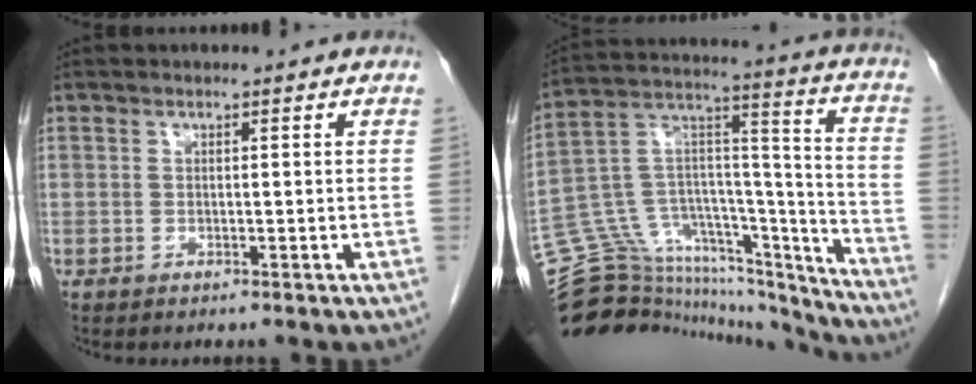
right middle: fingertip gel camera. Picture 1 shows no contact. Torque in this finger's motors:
{"motor_torque": [0.43, -0.46, -0.04, -0.17]}